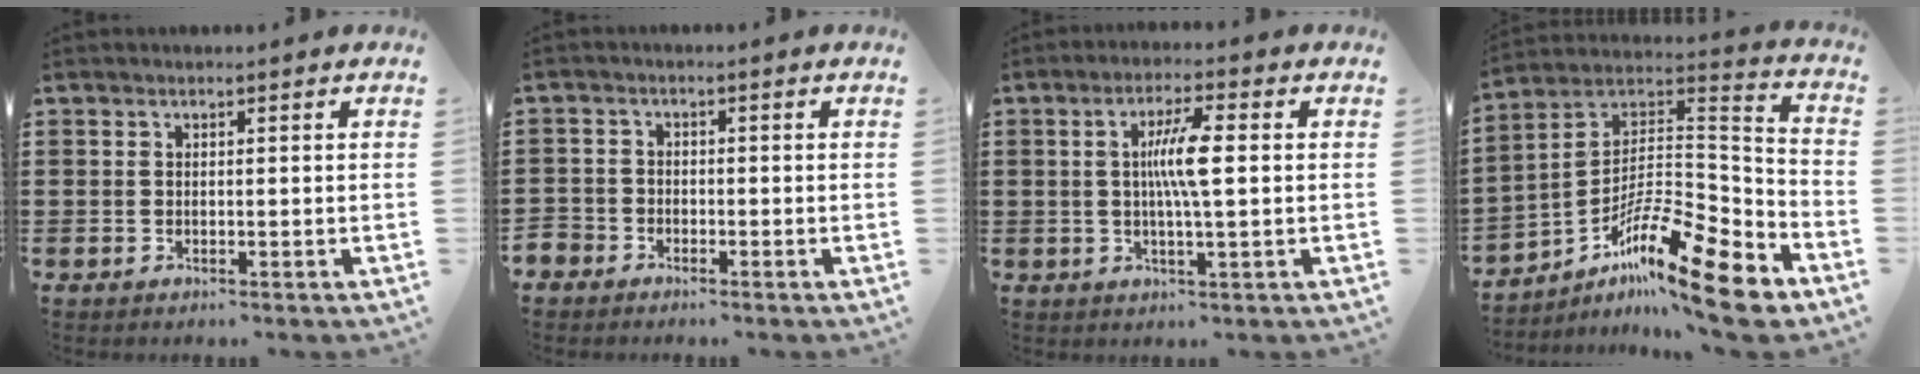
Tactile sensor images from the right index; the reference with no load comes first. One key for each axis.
{"total": 2.3, "fx": -1.9, "fy": 1.3, "fz": -0.2, "tx": -0.011, "ty": -0.003, "tz": -0.046}
{"total": 6.3, "fx": 0.5, "fy": 0.7, "fz": 6.3, "tx": -0.115, "ty": -0.001, "tz": 0.004}
{"total": 15.4, "fx": -10.8, "fy": 2.8, "fz": 10.5, "tx": -0.174, "ty": 0.024, "tz": -0.198}